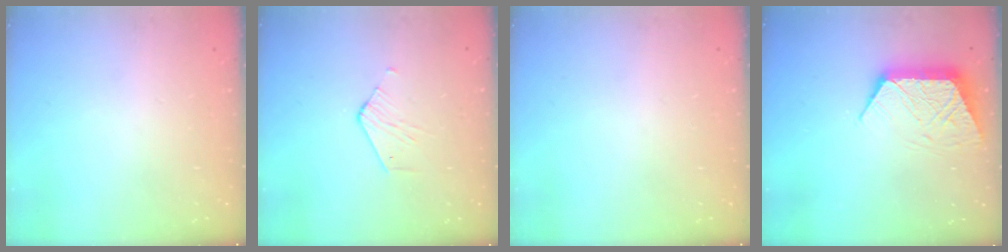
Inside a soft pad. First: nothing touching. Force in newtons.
{"total": 2.8, "press": 2.8, "slide": 0.2}
{"total": 0.0}
{"total": 10.1, "press": 10.1, "slide": 0.7}